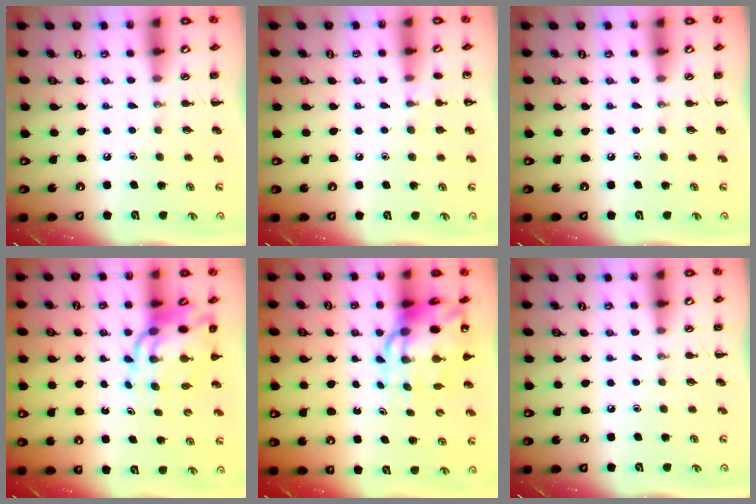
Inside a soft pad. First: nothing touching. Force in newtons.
{"total": 6.0, "press": 5.7, "slide": 1.9}
{"total": 0.0}
{"total": 13.2, "press": 12.5, "slide": 4.2}
{"total": 11.4, "press": 11.0, "slide": 3.0}
{"total": 0.0}